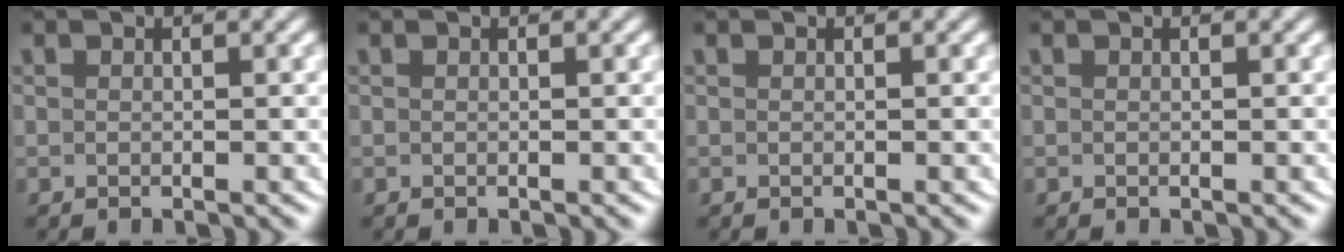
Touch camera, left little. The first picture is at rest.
{"total": 0.0}
{"total": 0.0}
{"total": 0.0}